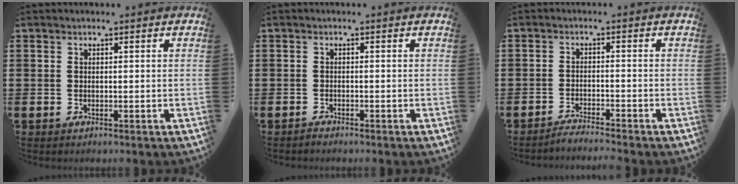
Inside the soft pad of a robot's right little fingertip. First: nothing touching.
{"total": 0.6, "force": [-0.6, 0.0, 0.1], "torque": [-0.003, -0.003, -0.011]}
{"total": 1.3, "force": [-1.2, -0.2, 0.4], "torque": [-0.006, -0.002, -0.023]}